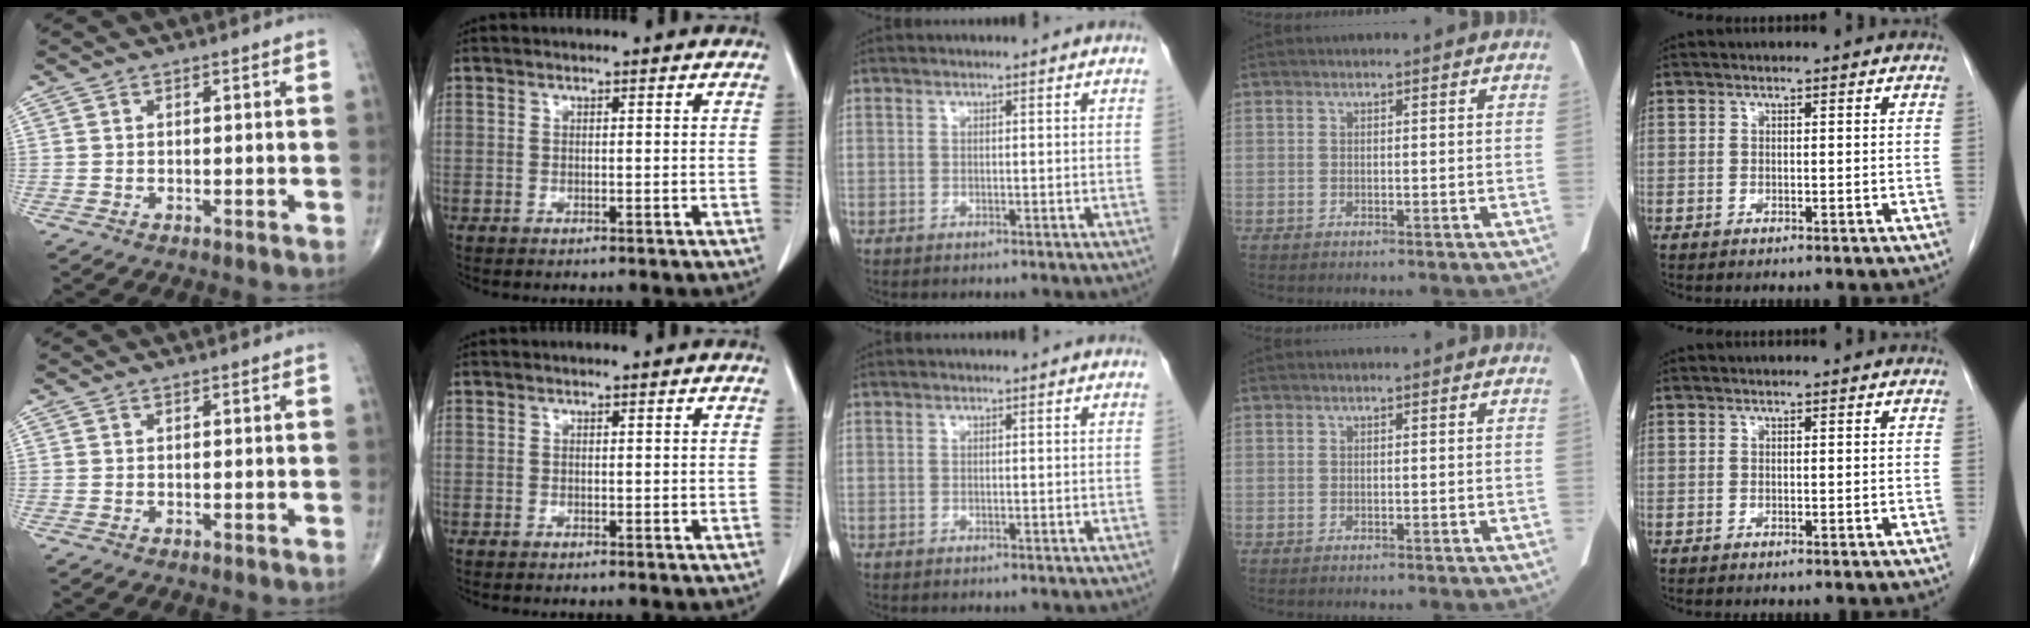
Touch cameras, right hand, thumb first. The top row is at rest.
{}